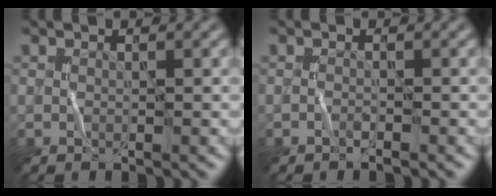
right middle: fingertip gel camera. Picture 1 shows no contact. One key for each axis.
{"total": 0.7, "fx": -0.6, "fy": 0.1, "fz": 0.4, "tx": -0.002, "ty": 0.010, "tz": -0.014}